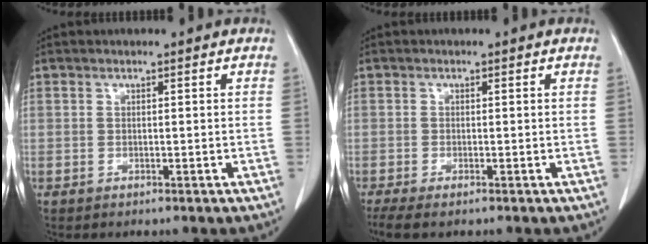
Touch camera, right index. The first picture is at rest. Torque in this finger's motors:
{"motor_torque": [0.01, 0.02, 0.03, 0.00]}